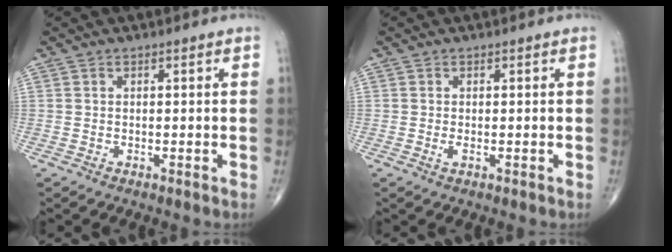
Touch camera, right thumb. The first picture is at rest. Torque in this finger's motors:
{"motor_torque": [-0.22, -0.03, 0.16, 0.20, 0.01]}